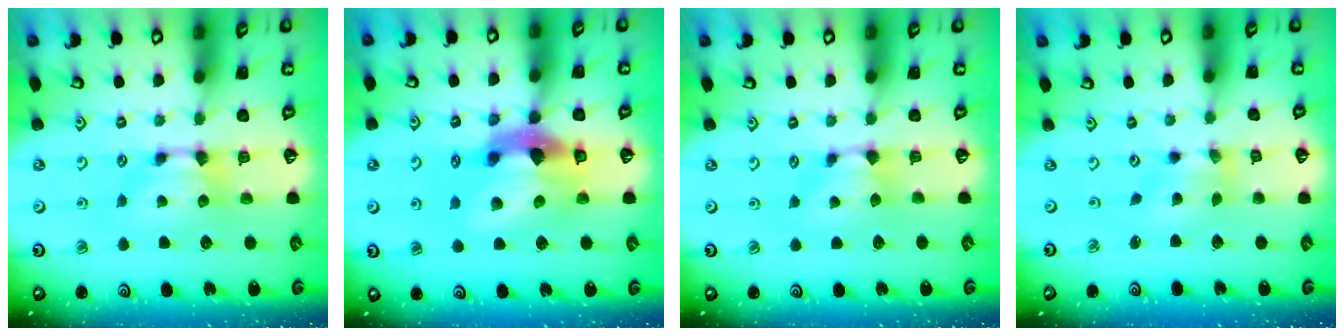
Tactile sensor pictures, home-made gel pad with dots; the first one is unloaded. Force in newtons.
{"total": 10.0, "press": 9.8, "slide": 2.2}
{"total": 0.9, "press": 0.7, "slide": 0.6}
{"total": 1.6, "press": 0.2, "slide": 1.5}